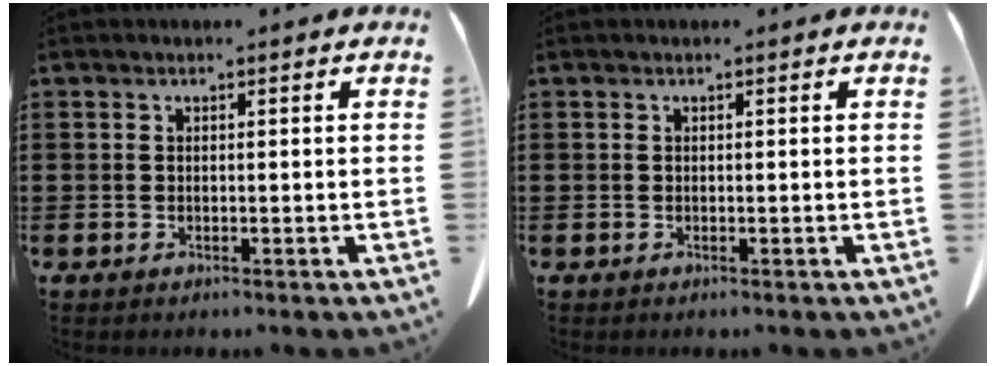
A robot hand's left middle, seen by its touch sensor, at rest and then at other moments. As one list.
[{"total": 0.0}]